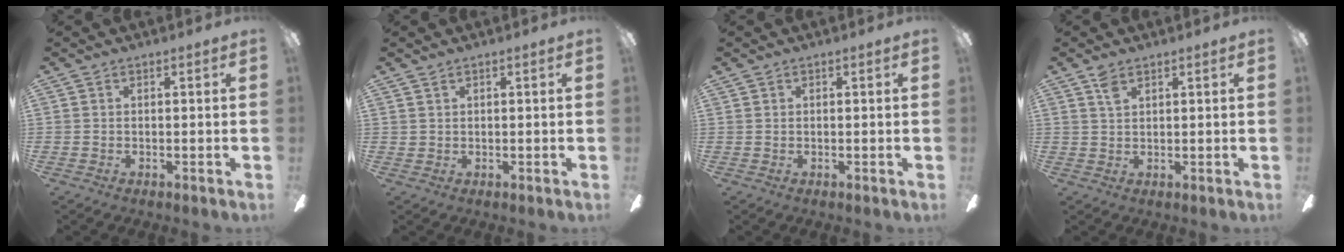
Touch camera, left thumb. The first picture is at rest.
{"total": 0.8, "force": [0.6, 0.5, 0.0], "torque": [-0.002, 0.001, 0.012]}
{"total": 0.0}
{"total": 2.4, "force": [1.7, 1.0, 1.5], "torque": [-0.034, 0.001, 0.031]}